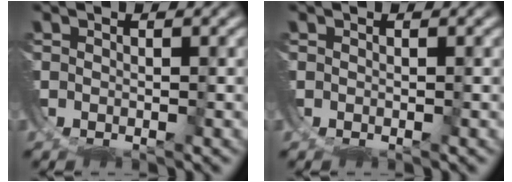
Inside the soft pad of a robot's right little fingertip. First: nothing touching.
{"total": 0.0}